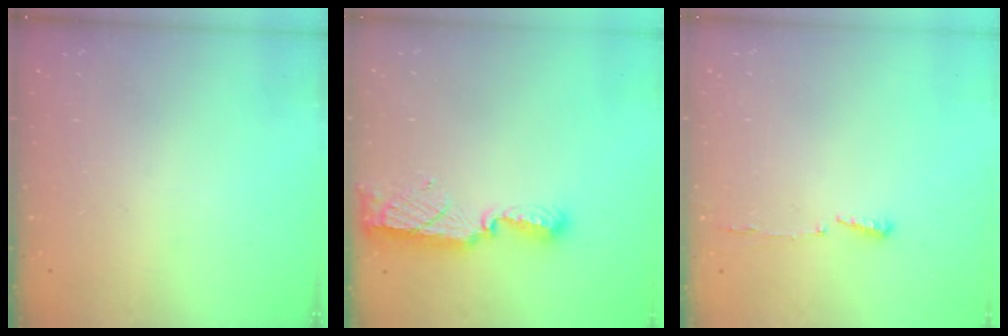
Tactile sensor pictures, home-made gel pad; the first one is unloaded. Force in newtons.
{"total": 11.5, "press": 10.0, "slide": 5.7}
{"total": 3.4, "press": 3.3, "slide": 0.9}